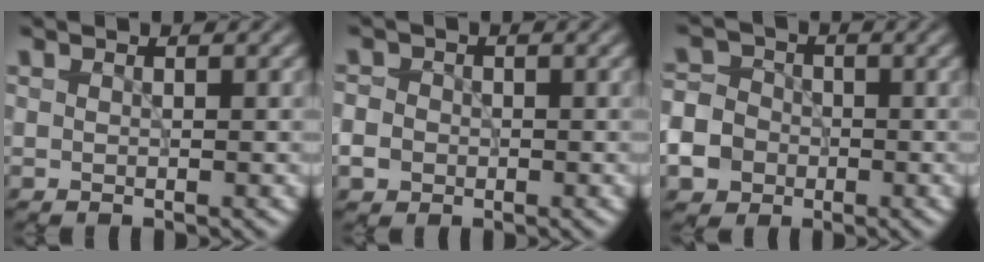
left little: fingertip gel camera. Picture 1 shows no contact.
{"total": 2.7, "force": [-0.7, 2.4, 1.0], "torque": [-0.011, 0.002, -0.022]}
{"total": 8.8, "force": [-4.1, 7.4, 2.6], "torque": [-0.066, -0.024, -0.094]}